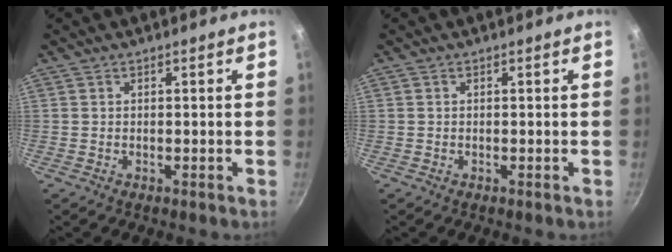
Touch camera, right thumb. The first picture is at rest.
{"total": 0.0}